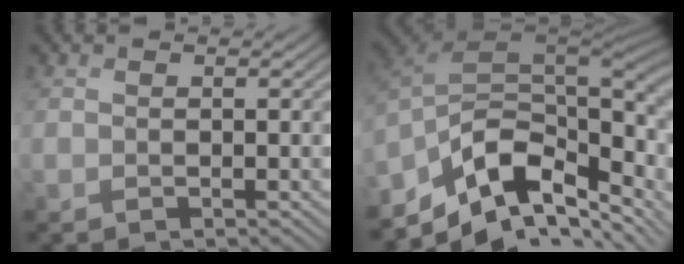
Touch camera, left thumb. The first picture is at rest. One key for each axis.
{"total": 15.9, "fx": -6.2, "fy": 9.0, "fz": 11.5, "tx": -0.241, "ty": -0.018, "tz": -0.110}